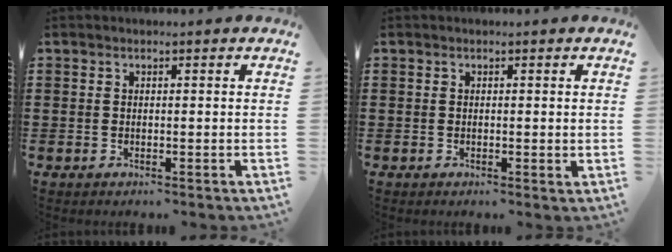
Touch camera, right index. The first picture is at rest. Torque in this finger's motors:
{"motor_torque": [-0.29, 0.06, 0.08, 0.00]}